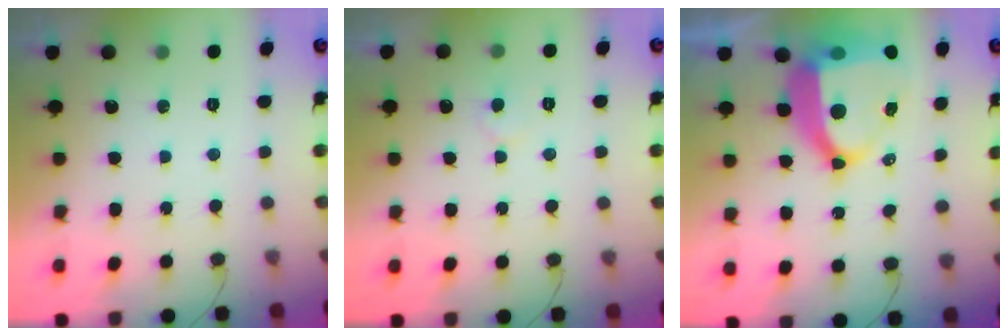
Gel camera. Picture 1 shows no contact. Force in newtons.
{"total": 4.7, "press": 4.7, "slide": 0.4}
{"total": 15.4, "press": 15.3, "slide": 1.8}